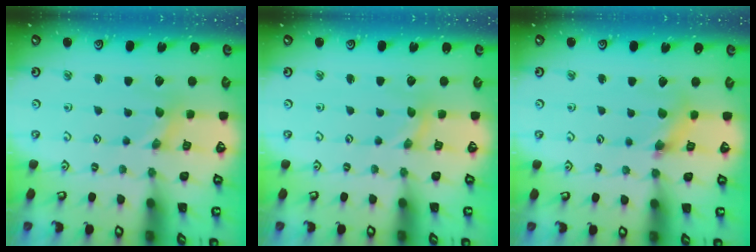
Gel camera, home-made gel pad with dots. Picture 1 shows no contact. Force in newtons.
{"total": 0.0}
{"total": 4.0, "press": 3.9, "slide": 0.5}